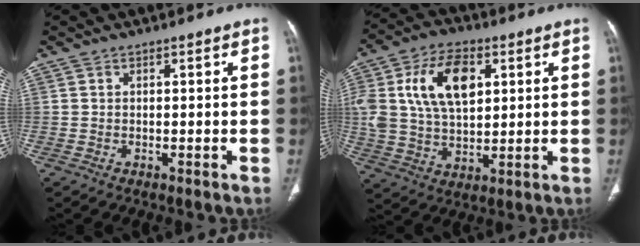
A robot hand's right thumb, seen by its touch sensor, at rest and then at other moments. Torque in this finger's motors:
{"motor_torque": [1.93, 2.10, 1.61, 0.41, 0.41]}